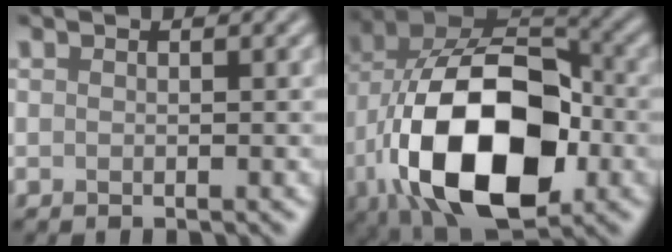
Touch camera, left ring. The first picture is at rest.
{"total": 16.1, "force": [-4.4, 9.2, 12.5], "torque": [-0.222, -0.012, -0.080]}